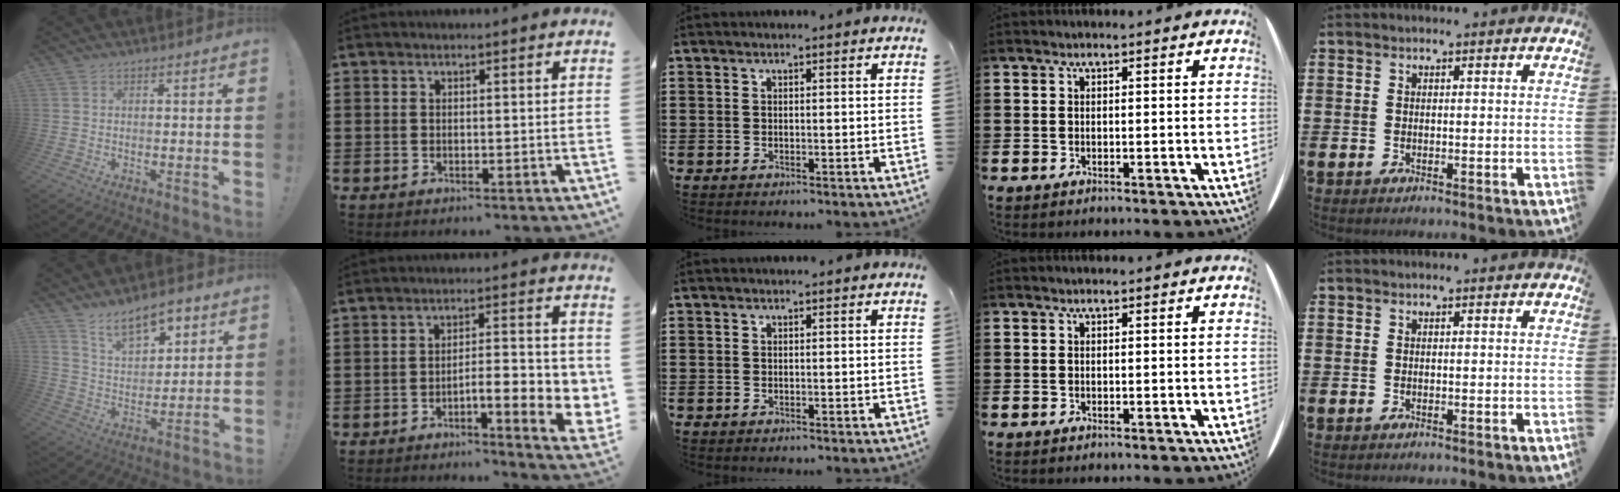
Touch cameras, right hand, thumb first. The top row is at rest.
{"thumb": {"total": 11.7, "force": [8.2, 5.7, 6.1], "torque": [-0.093, -0.044, 0.151]}, "index": {"total": 6.8, "force": [-2.1, 2.0, 6.2], "torque": [-0.086, -0.007, -0.036]}}